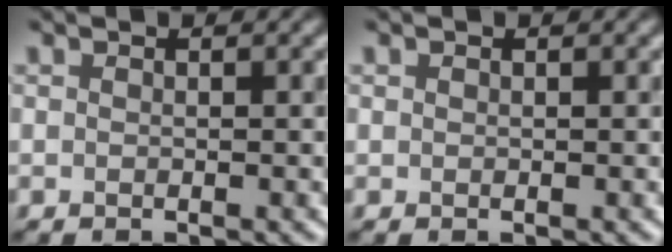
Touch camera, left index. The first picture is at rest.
{"total": 0.0}